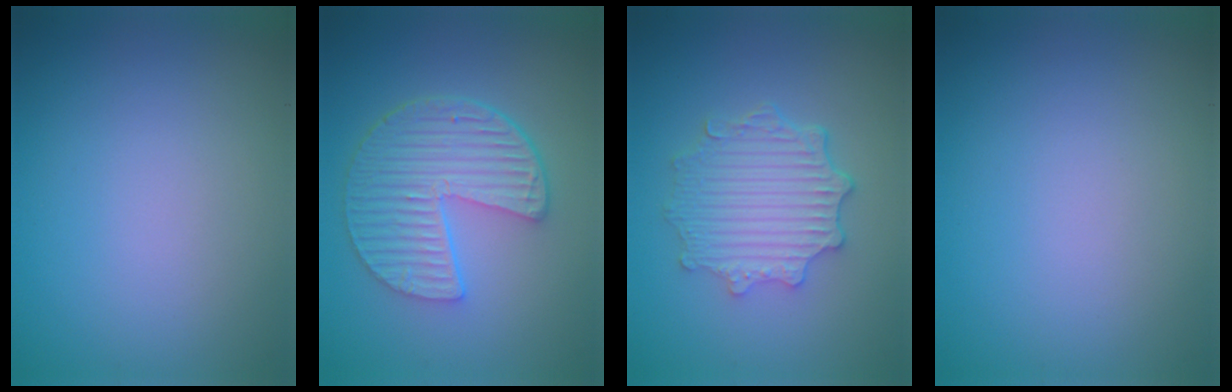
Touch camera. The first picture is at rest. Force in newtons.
{"total": 6.6, "press": 4.7, "slide": 4.5}
{"total": 4.7, "press": 3.8, "slide": 2.8}
{"total": 0.0}